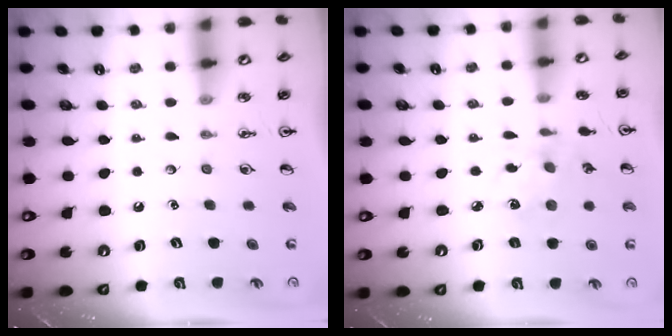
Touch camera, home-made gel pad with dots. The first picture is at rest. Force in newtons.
{"total": 3.9, "press": 3.8, "slide": 1.0}